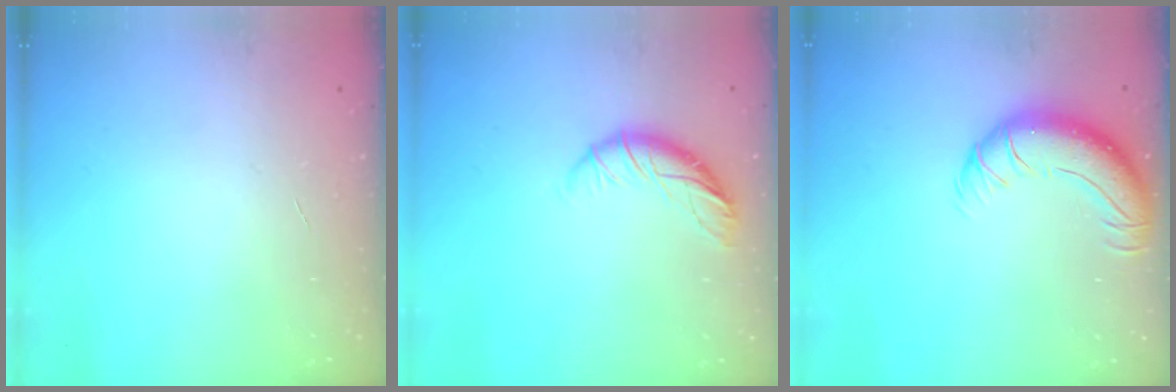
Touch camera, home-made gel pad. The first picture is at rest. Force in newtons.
{"total": 9.5, "press": 9.5, "slide": 0.2}
{"total": 11.2, "press": 10.8, "slide": 2.9}